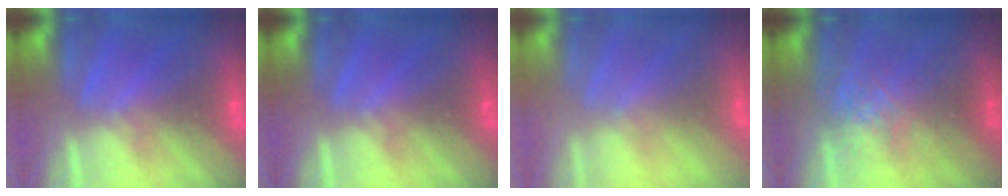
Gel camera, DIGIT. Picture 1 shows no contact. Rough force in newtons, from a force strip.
{"total": 0.0}
{"total": 2.5}
{"total": 2.6}